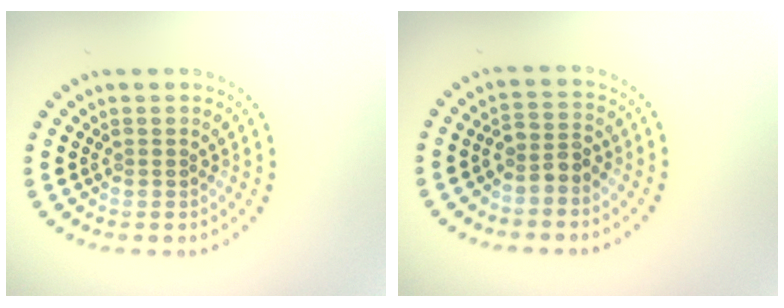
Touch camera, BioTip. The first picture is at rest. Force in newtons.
{"total": 2.0, "press": 1.8, "slide": 1.0}